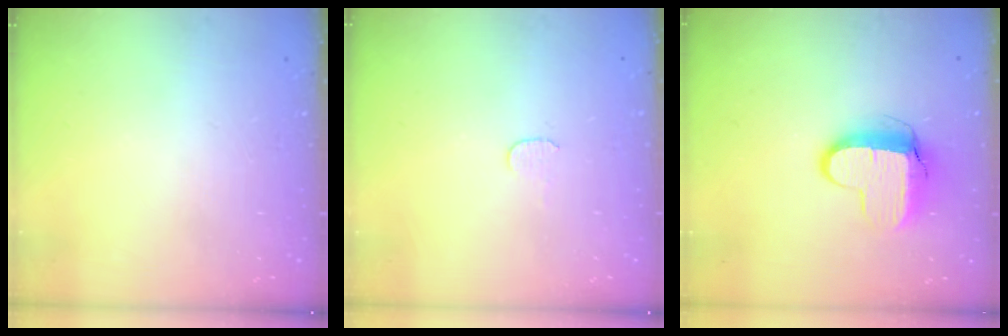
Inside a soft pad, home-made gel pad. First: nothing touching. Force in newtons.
{"total": 3.9, "press": 3.9, "slide": 0.3}
{"total": 9.9, "press": 9.8, "slide": 0.9}